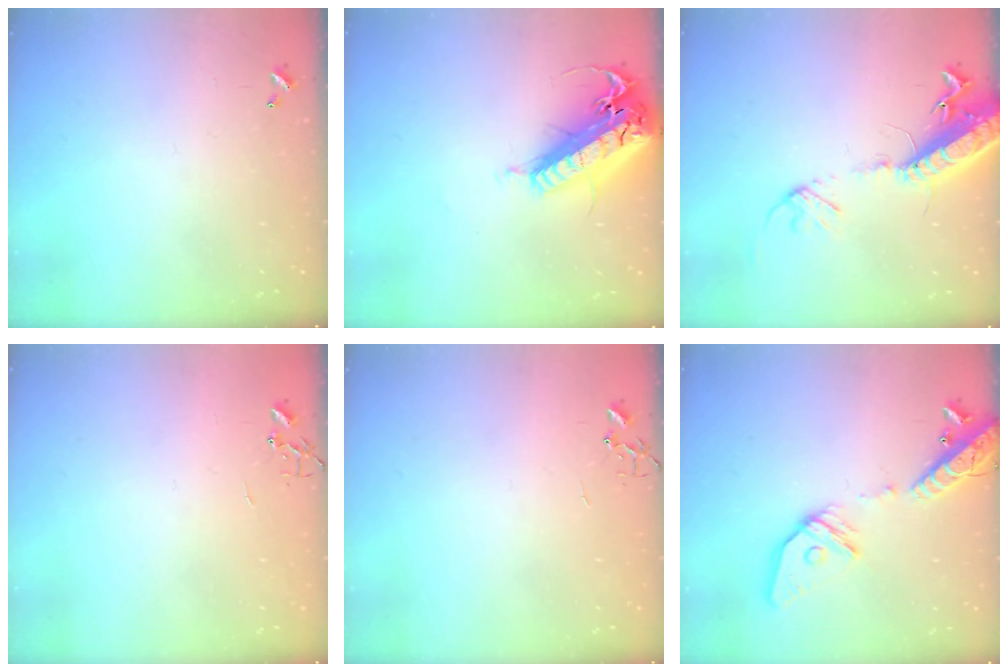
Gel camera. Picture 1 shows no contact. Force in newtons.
{"total": 26.2, "press": 25.6, "slide": 5.5}
{"total": 17.4, "press": 16.9, "slide": 4.1}
{"total": 0.0}
{"total": 0.0}
{"total": 18.3, "press": 17.9, "slide": 3.6}